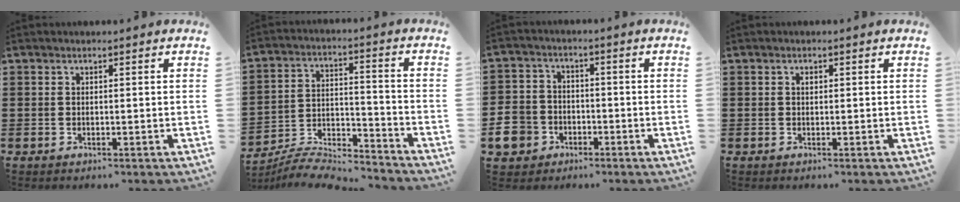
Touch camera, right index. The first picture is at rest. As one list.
[{"total": 6.9, "force": [-6.7, 0.5, 1.4], "torque": [-0.027, 0.004, -0.133]}, {"total": 6.9, "force": [-3.0, 5.6, 2.5], "torque": [-0.095, 0.007, -0.065]}, {"total": 0.6, "force": [0.4, 0.2, 0.5], "torque": [-0.010, -0.001, 0.008]}]